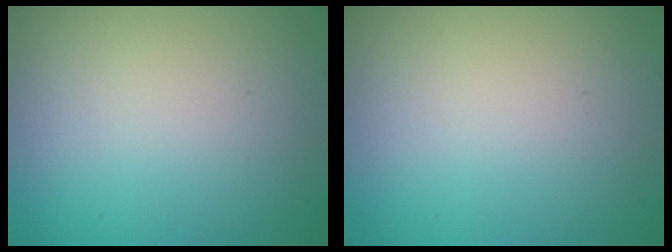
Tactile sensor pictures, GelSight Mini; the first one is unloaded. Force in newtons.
{"total": 0.0}